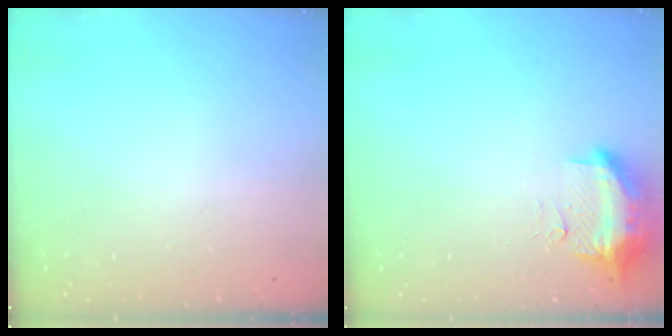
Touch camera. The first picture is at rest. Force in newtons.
{"total": 19.1, "press": 13.0, "slide": 14.0}